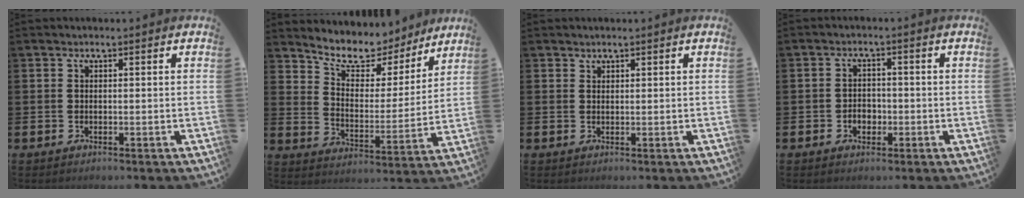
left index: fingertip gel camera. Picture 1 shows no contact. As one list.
[{"total": 8.4, "force": [7.6, 3.1, 1.6], "torque": [-0.067, -0.057, 0.133]}, {"total": 1.1, "force": [1.0, 0.3, 0.0], "torque": [0.013, -0.004, 0.016]}, {"total": 2.2, "force": [-0.7, 1.8, 1.1], "torque": [-0.008, -0.002, -0.020]}]